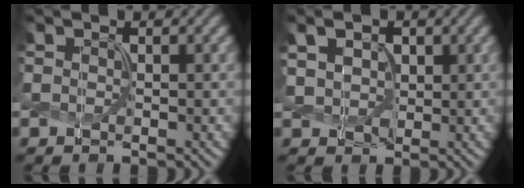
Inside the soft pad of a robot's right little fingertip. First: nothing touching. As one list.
[{"total": 4.0, "force": [1.0, 3.1, 2.4], "torque": [-0.078, 0.014, 0.021]}]